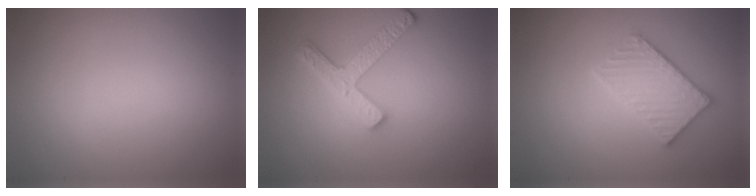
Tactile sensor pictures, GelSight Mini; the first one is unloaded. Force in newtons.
{"total": 3.4, "press": 3.1, "slide": 1.4}
{"total": 3.4, "press": 3.4, "slide": 0.5}